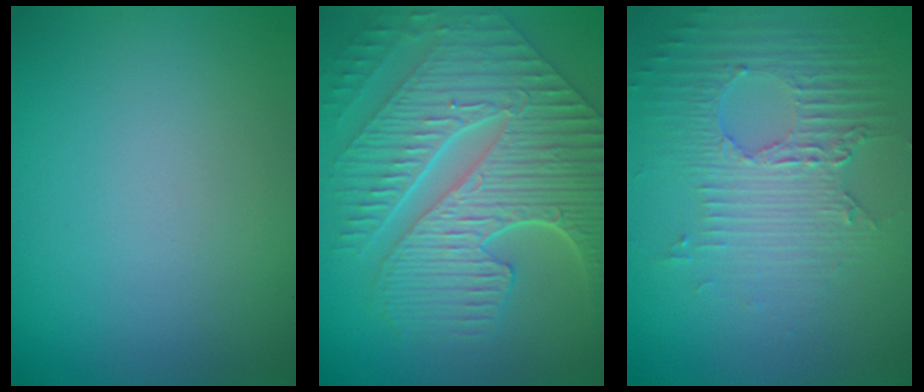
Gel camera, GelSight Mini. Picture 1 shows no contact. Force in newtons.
{"total": 10.3, "press": 7.2, "slide": 7.3}
{"total": 5.2, "press": 3.3, "slide": 4.0}